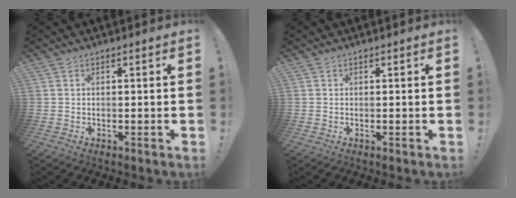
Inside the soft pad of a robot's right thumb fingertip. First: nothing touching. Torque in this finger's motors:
{"motor_torque": [0.00, -0.11, -0.04, 0.08, -0.11]}